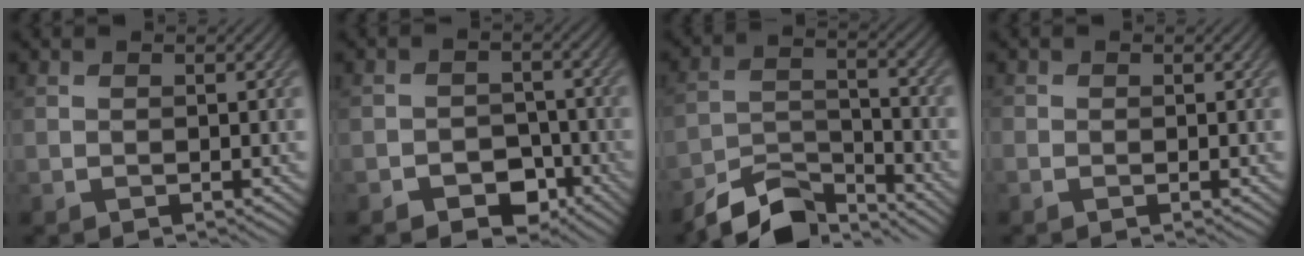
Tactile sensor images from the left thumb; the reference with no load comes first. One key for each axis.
{"total": 4.7, "fx": -2.8, "fy": 3.2, "fz": 2.0, "tx": -0.026, "ty": -0.002, "tz": -0.051}
{"total": 8.2, "fx": -7.3, "fy": 2.2, "fz": 3.2, "tx": -0.062, "ty": -0.002, "tz": -0.144}
{"total": 0.7, "fx": -0.4, "fy": 0.5, "fz": 0.0, "tx": 0.000, "ty": -0.005, "tz": -0.008}